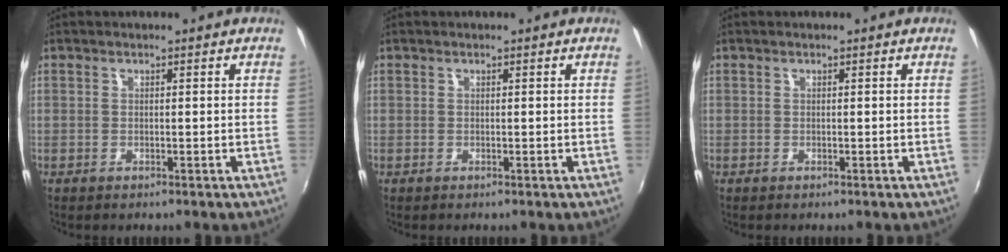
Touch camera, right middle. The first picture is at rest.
{"total": 0.0}
{"total": 0.0}